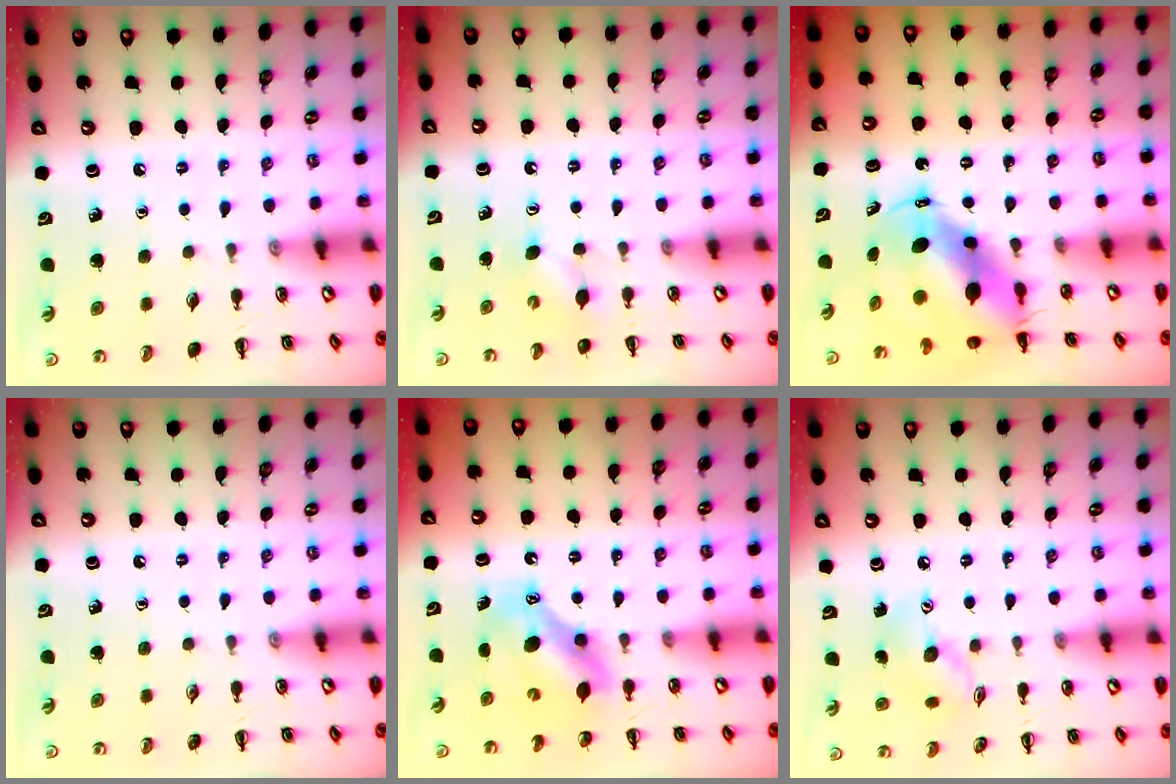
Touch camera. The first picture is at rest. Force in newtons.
{"total": 3.3, "press": 3.2, "slide": 0.7}
{"total": 7.8, "press": 7.5, "slide": 1.9}
{"total": 0.0}
{"total": 6.8, "press": 6.7, "slide": 1.5}
{"total": 8.0, "press": 8.0, "slide": 0.4}